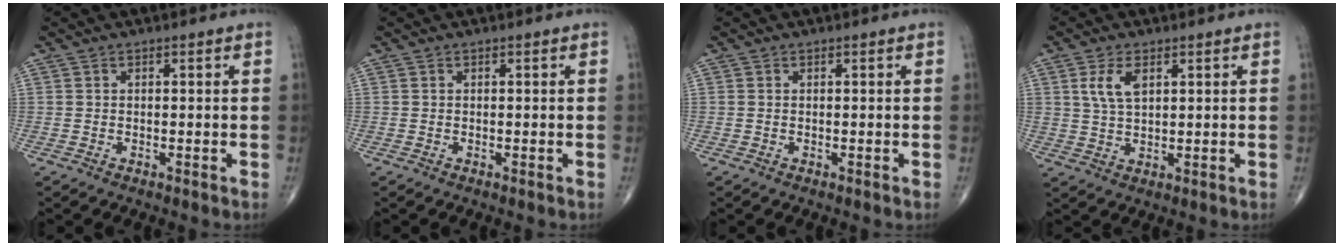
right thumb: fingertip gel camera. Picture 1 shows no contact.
{"total": 0.0}
{"total": 0.0}
{"total": 5.4, "force": [2.0, 2.8, 4.1], "torque": [-0.080, -0.005, 0.044]}